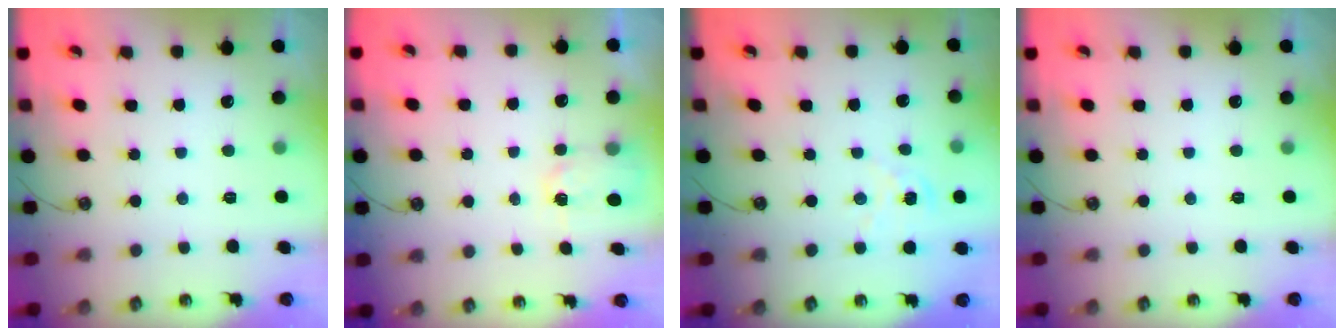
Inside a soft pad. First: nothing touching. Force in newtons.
{"total": 2.9, "press": 2.9, "slide": 0.4}
{"total": 1.6, "press": 1.6, "slide": 0.2}
{"total": 0.0}